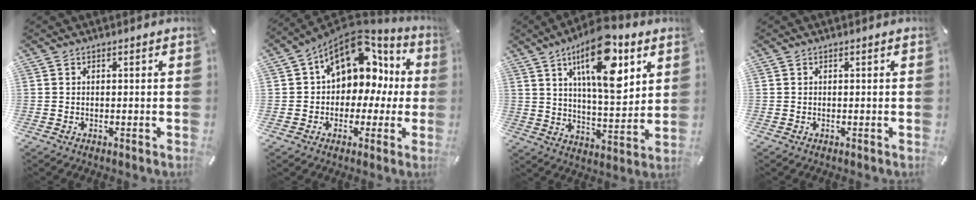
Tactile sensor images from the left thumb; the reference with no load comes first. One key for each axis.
{"total": 15.3, "fx": 5.7, "fy": 10.8, "fz": 9.2, "tx": -0.141, "ty": -0.029, "tz": 0.102}
{"total": 18.1, "fx": 9.2, "fy": 7.2, "fz": 13.8, "tx": -0.237, "ty": -0.036, "tz": 0.145}
{"total": 0.0}